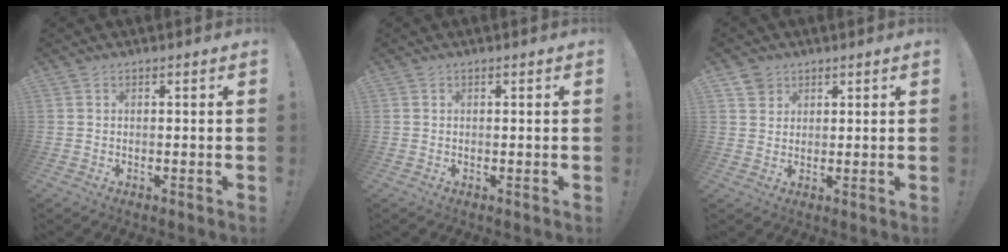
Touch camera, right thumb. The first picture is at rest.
{"total": 0.0}
{"total": 3.8, "force": [2.5, 2.8, 0.4], "torque": [0.003, -0.013, 0.045]}